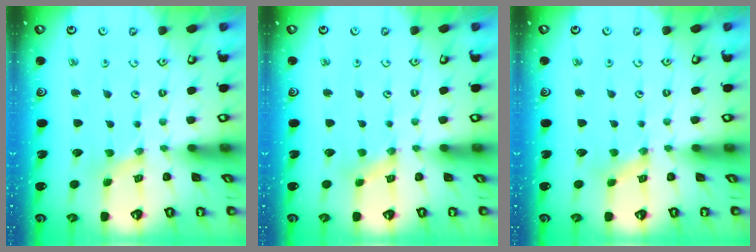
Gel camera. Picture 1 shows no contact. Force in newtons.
{"total": 1.4, "press": 1.4, "slide": 0.2}
{"total": 1.4, "press": 1.4, "slide": 0.2}